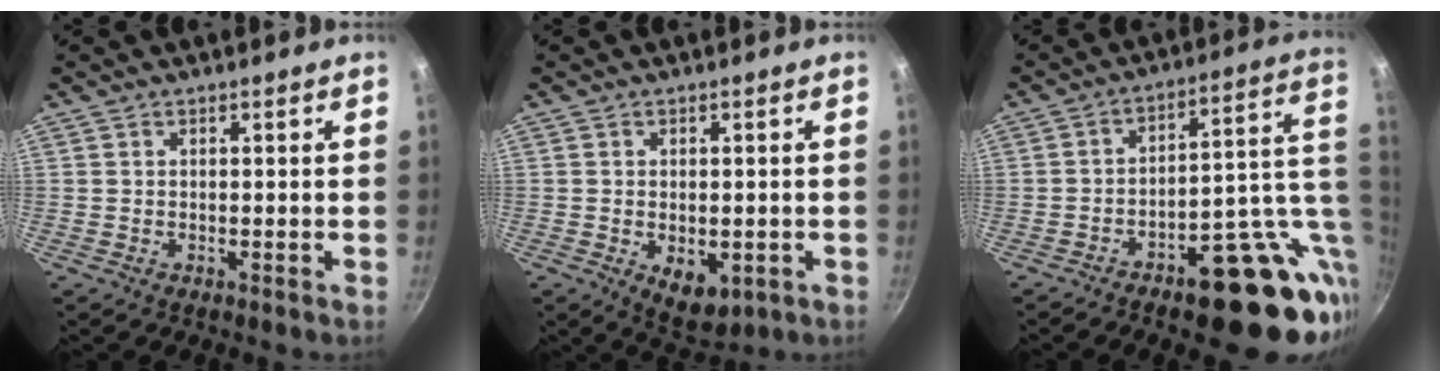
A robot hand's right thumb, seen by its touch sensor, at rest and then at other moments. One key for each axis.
{"total": 6.6, "fx": -1.6, "fy": 4.0, "fz": 5.0, "tx": -0.057, "ty": -0.007, "tz": -0.010}
{"total": 22.0, "fx": -5.2, "fy": 9.7, "fz": 19.0, "tx": -0.188, "ty": 0.018, "tz": -0.058}